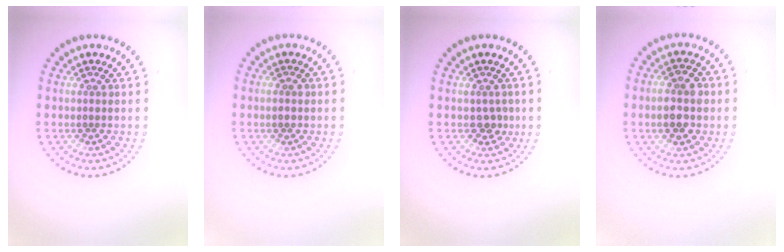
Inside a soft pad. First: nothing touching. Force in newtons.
{"total": 1.3, "press": 1.3, "slide": 0.1}
{"total": 1.1, "press": 1.0, "slide": 0.5}
{"total": 3.5, "press": 3.5, "slide": 0.2}